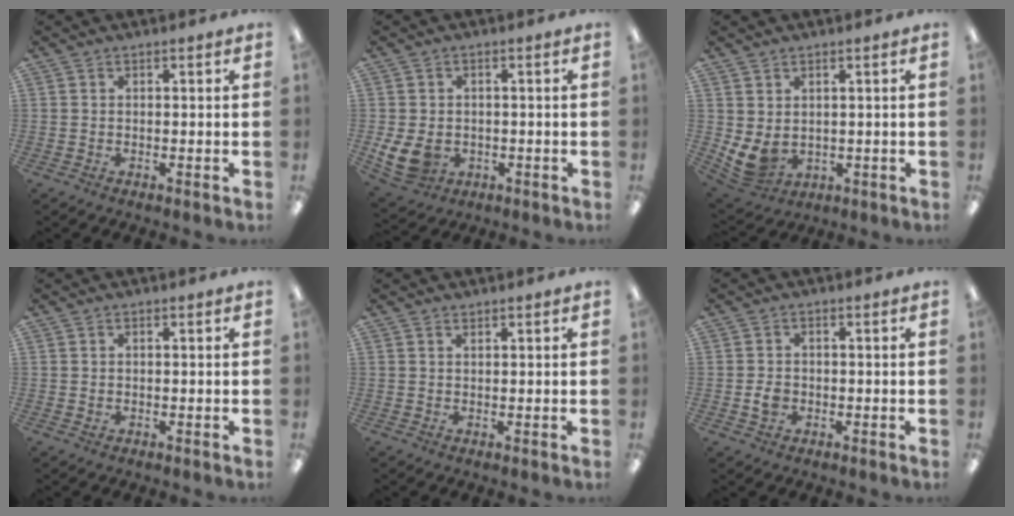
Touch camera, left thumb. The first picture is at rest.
{"total": 7.0, "force": [-1.5, 5.4, 4.1], "torque": [-0.100, 0.007, -0.023]}
{"total": 5.3, "force": [0.8, 4.1, 3.3], "torque": [-0.079, -0.011, 0.016]}
{"total": 0.5, "force": [0.2, 0.4, 0.2], "torque": [0.003, 0.001, 0.001]}
{"total": 0.8, "force": [0.7, 0.2, 0.2], "torque": [-0.003, -0.001, 0.014]}
{"total": 3.1, "force": [-0.6, 2.4, 1.8], "torque": [-0.031, 0.004, -0.011]}